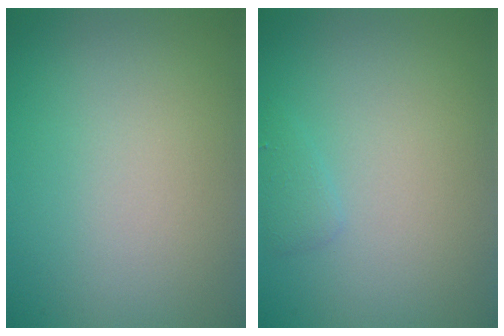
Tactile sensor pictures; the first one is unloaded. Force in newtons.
{"total": 0.9, "press": 0.9, "slide": 0.1}